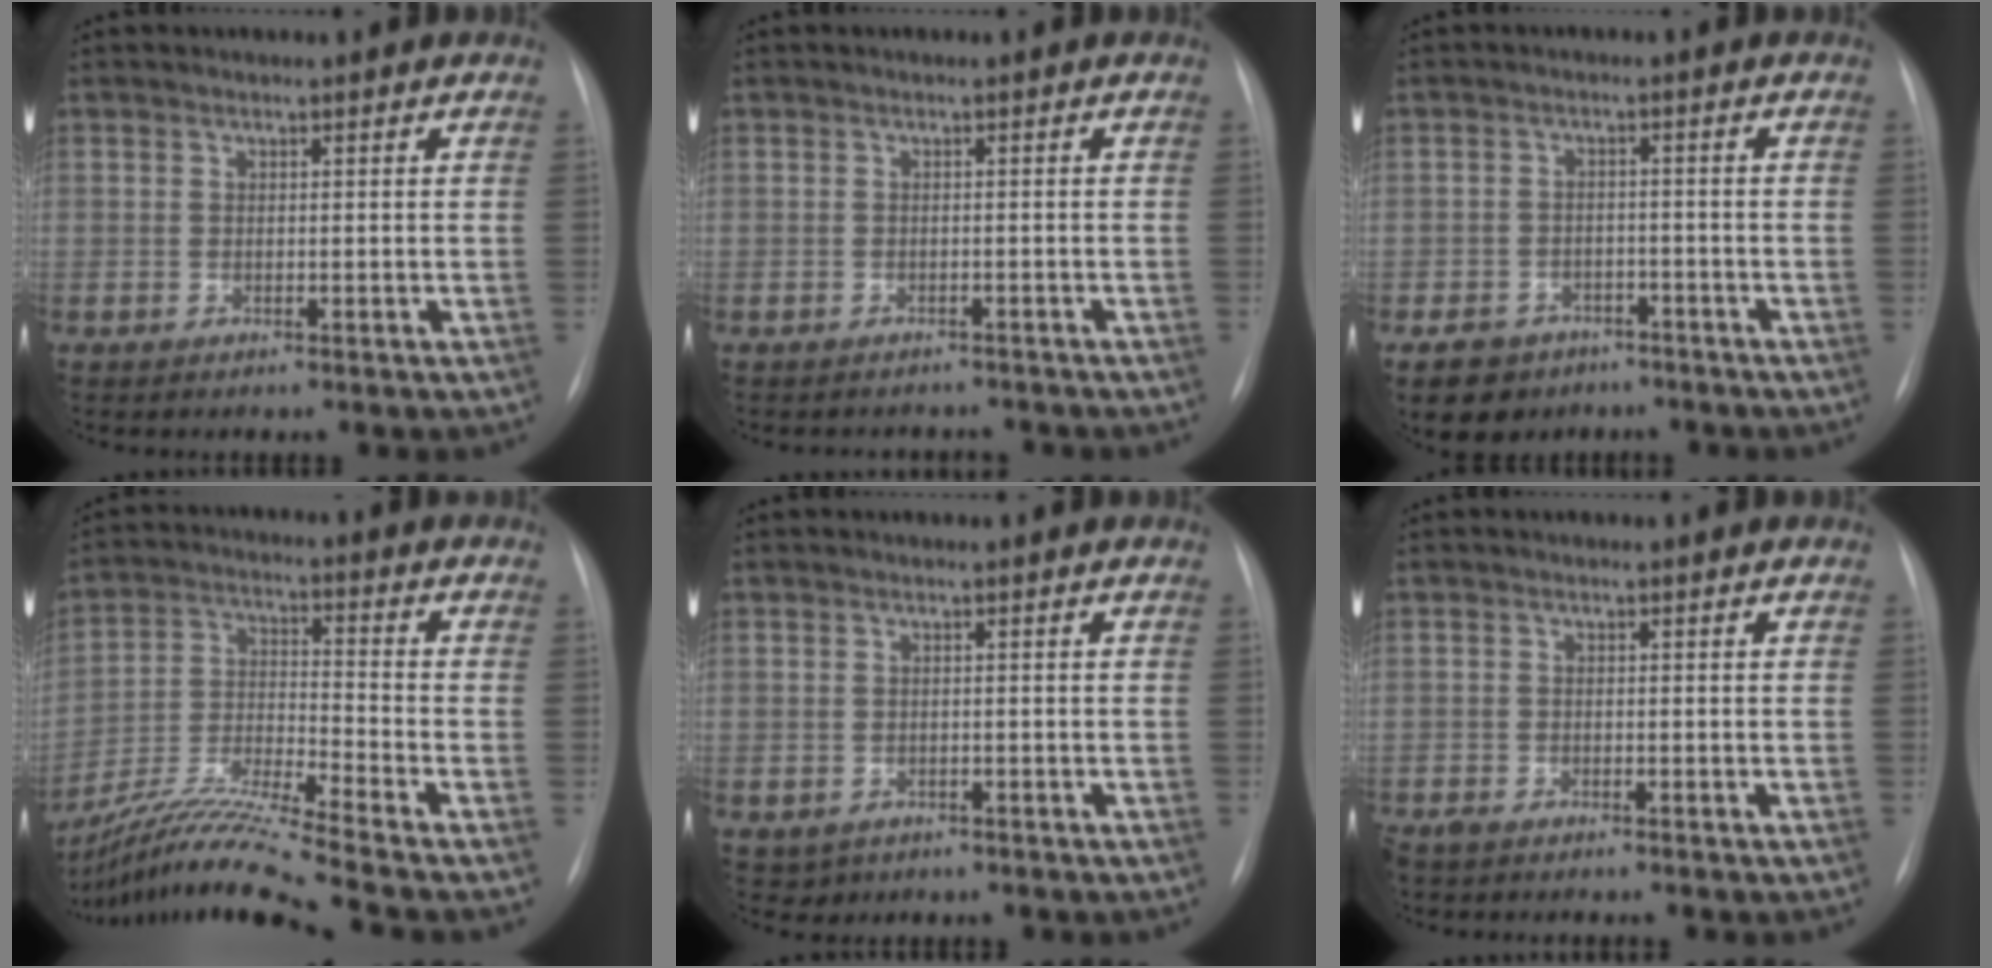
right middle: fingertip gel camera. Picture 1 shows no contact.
{"total": 3.6, "force": [-3.4, 1.2, 0.0], "torque": [0.005, 0.002, -0.040]}
{"total": 7.3, "force": [-4.9, 5.0, 2.0], "torque": [-0.043, 0.006, -0.070]}
{"total": 15.3, "force": [-13.2, -2.4, 7.3], "torque": [-0.146, -0.016, -0.240]}
{"total": 2.1, "force": [-1.2, 1.7, 0.3], "torque": [-0.006, 0.004, -0.012]}
{"total": 2.9, "force": [-2.5, 0.8, 1.1], "torque": [-0.019, -0.007, -0.039]}